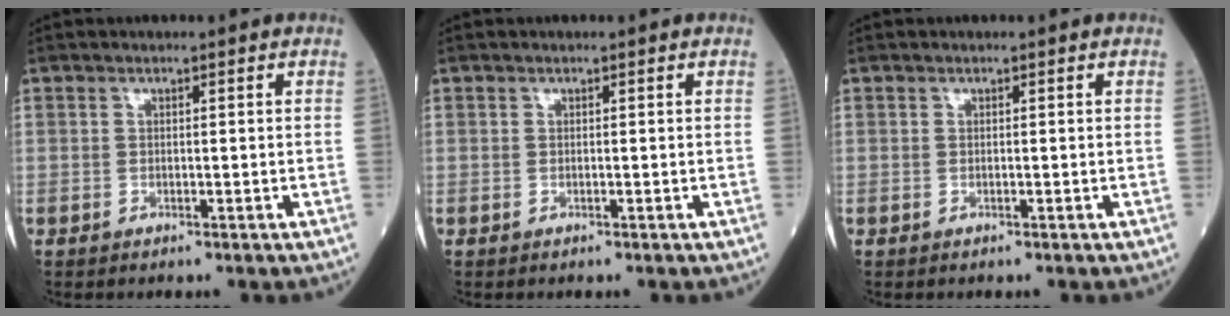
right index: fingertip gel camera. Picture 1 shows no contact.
{"total": 0.0}
{"total": 0.0}